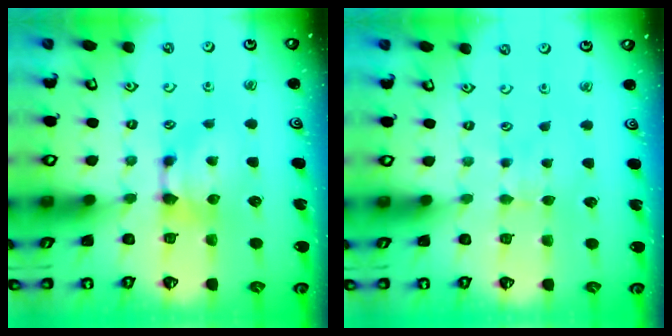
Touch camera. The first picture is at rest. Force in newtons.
{"total": 2.8, "press": 2.8, "slide": 0.5}